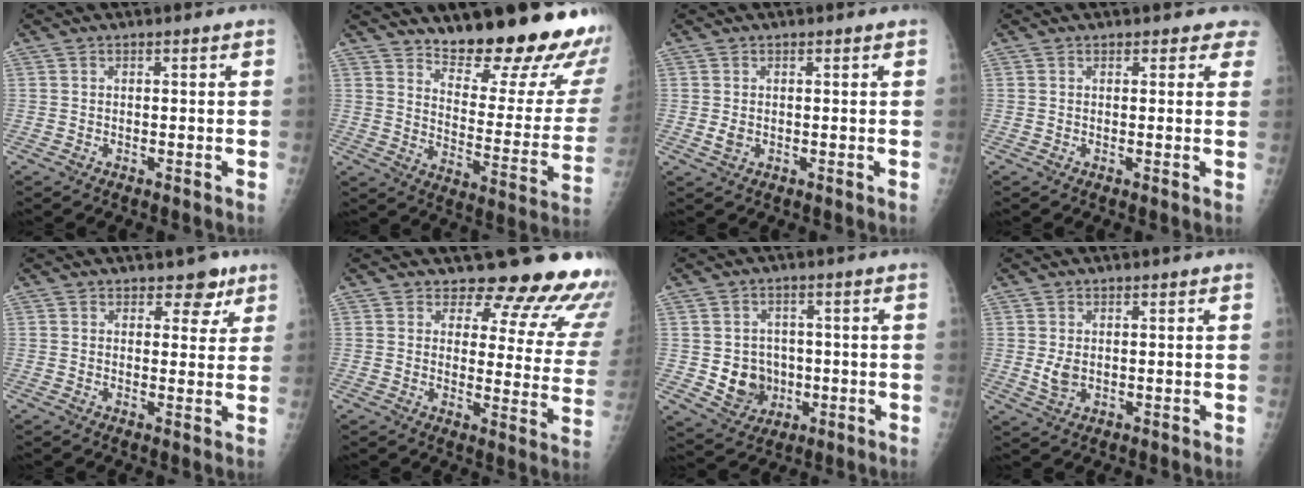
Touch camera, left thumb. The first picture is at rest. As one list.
[{"total": 23.6, "force": [18.5, 6.2, 13.2], "torque": [-0.143, -0.148, 0.248]}, {"total": 1.6, "force": [0.0, 1.2, 1.0], "torque": [-0.016, -0.002, 0.003]}, {"total": 3.0, "force": [2.5, 1.6, 0.2], "torque": [0.032, -0.010, 0.009]}, {"total": 4.6, "force": [3.0, 2.9, 1.9], "torque": [0.010, -0.013, 0.037]}, {"total": 17.3, "force": [16.0, 5.1, 4.4], "torque": [0.000, -0.137, 0.169]}, {"total": 8.1, "force": [-0.9, 7.2, 3.5], "torque": [-0.019, 0.005, -0.002]}, {"total": 2.9, "force": [0.4, 2.1, 2.0], "torque": [-0.032, -0.009, 0.014]}]